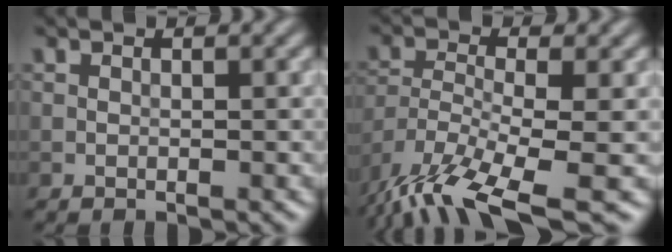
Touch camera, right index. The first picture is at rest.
{"total": 11.0, "force": [-7.8, 3.0, 7.2], "torque": [-0.153, -0.016, -0.137]}